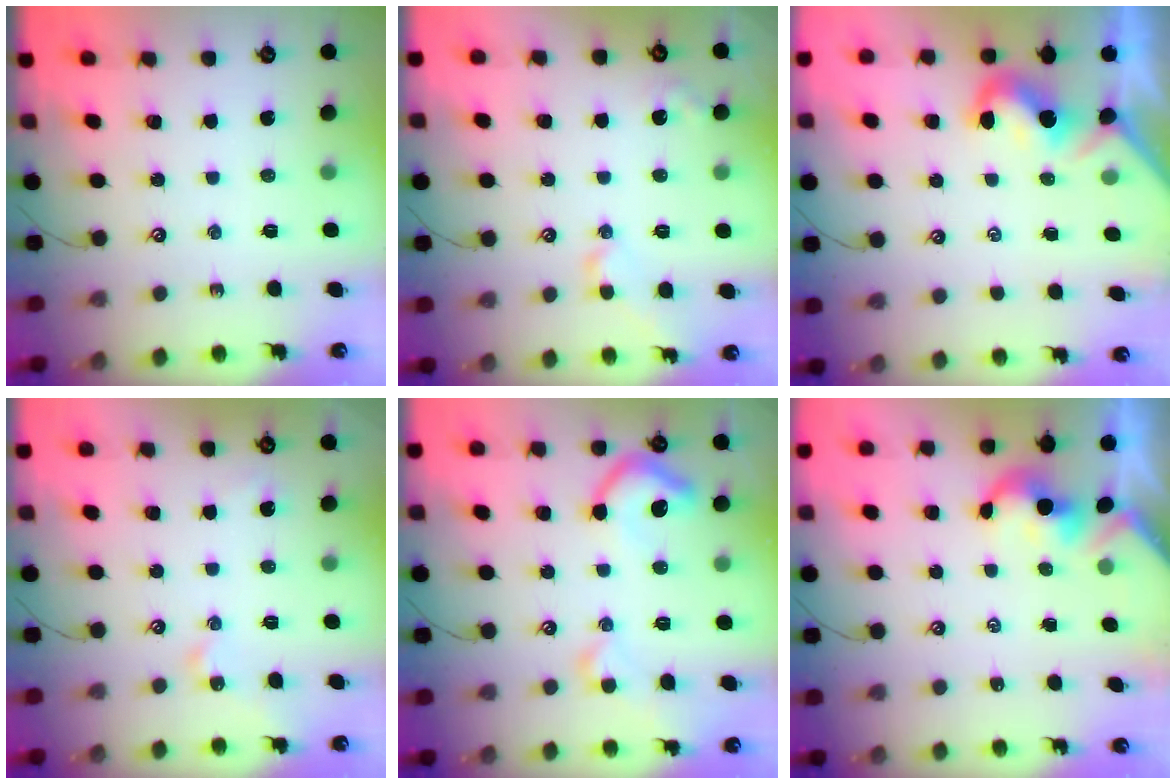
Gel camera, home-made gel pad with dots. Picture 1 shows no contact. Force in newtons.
{"total": 3.0, "press": 2.9, "slide": 0.8}
{"total": 2.1, "press": 2.0, "slide": 0.6}
{"total": 2.4, "press": 2.4, "slide": 0.4}
{"total": 8.6, "press": 8.5, "slide": 1.3}
{"total": 2.0, "press": 1.9, "slide": 0.4}